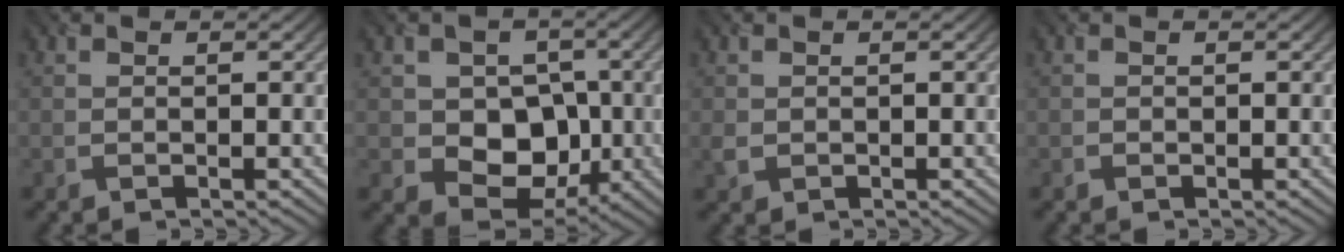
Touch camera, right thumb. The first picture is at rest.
{"total": 8.8, "force": [-0.7, 7.2, 5.0], "torque": [-0.080, -0.010, -0.026]}
{"total": 1.2, "force": [-0.1, 1.1, 0.5], "torque": [-0.015, -0.005, -0.001]}
{"total": 0.0}